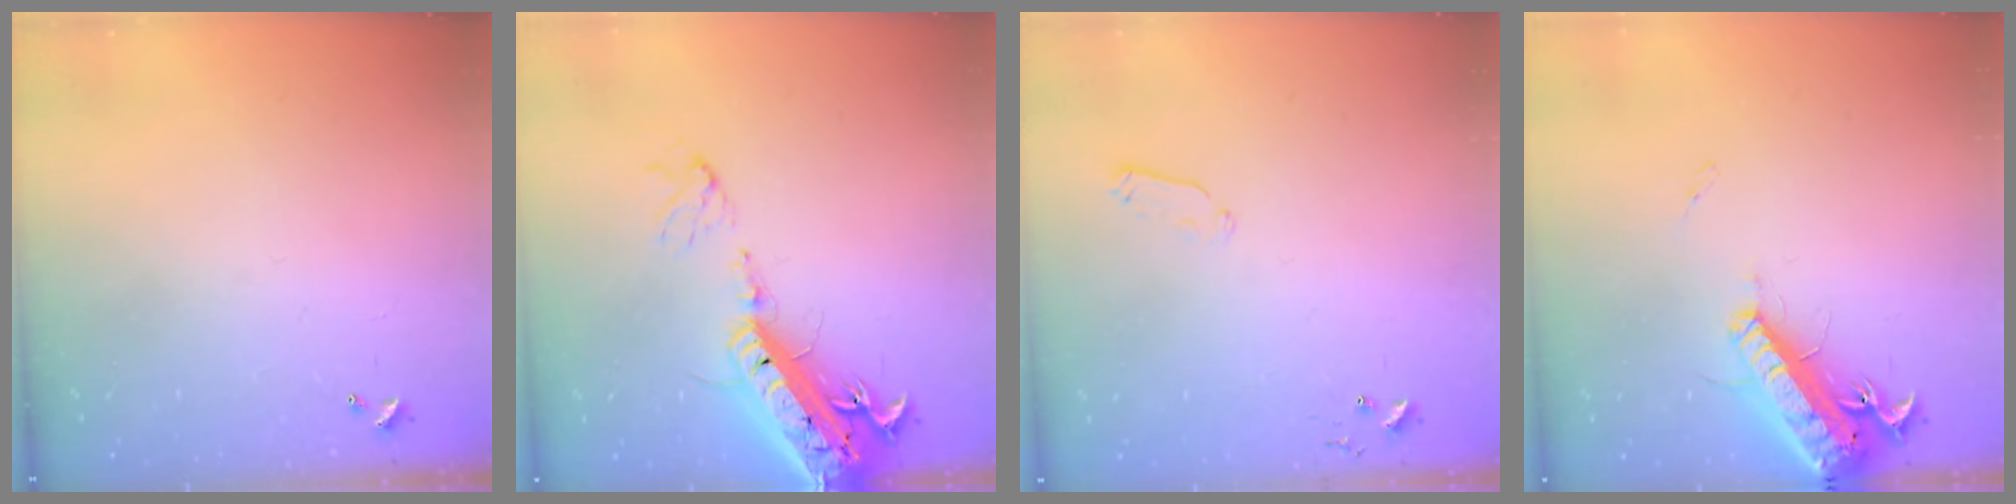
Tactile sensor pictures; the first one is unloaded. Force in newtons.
{"total": 23.7, "press": 23.2, "slide": 5.2}
{"total": 5.1, "press": 5.0, "slide": 0.8}
{"total": 18.1, "press": 17.6, "slide": 4.0}